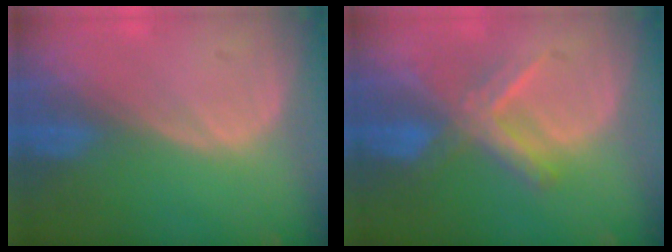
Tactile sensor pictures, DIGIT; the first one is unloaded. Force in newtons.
{"total": 6.4, "press": 6.2, "slide": 1.6}